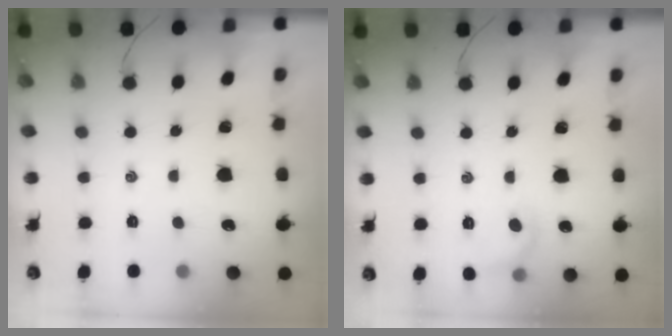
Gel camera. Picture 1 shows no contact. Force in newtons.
{"total": 7.4, "press": 7.3, "slide": 1.3}